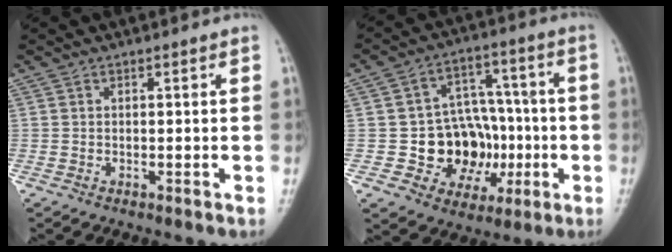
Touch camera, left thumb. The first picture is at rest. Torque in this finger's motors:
{"motor_torque": [-0.30, 0.38, 0.43, 0.17, 0.01]}